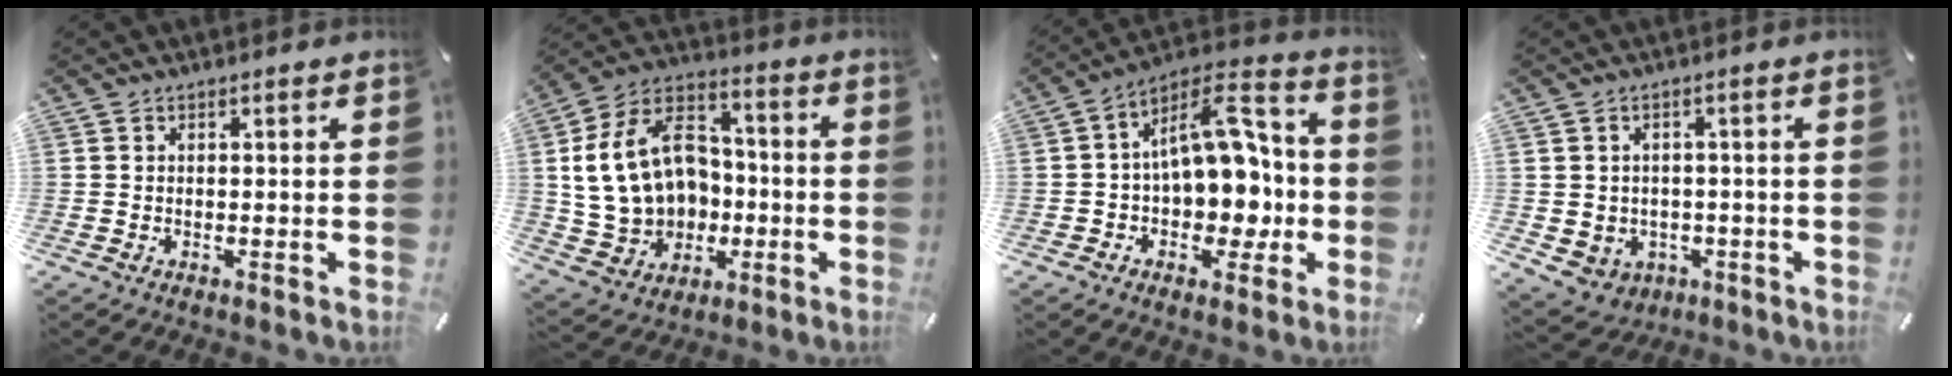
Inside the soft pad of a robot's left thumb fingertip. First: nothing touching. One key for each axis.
{"total": 19.2, "fx": 0.3, "fy": 16.0, "fz": 10.6, "tx": -0.223, "ty": 0.004, "tz": 0.017}
{"total": 15.7, "fx": 0.7, "fy": 11.4, "fz": 10.8, "tx": -0.130, "ty": -0.011, "tz": 0.019}
{"total": 4.1, "fx": 0.2, "fy": 4.1, "fz": 0.1, "tx": -0.005, "ty": -0.005, "tz": 0.007}